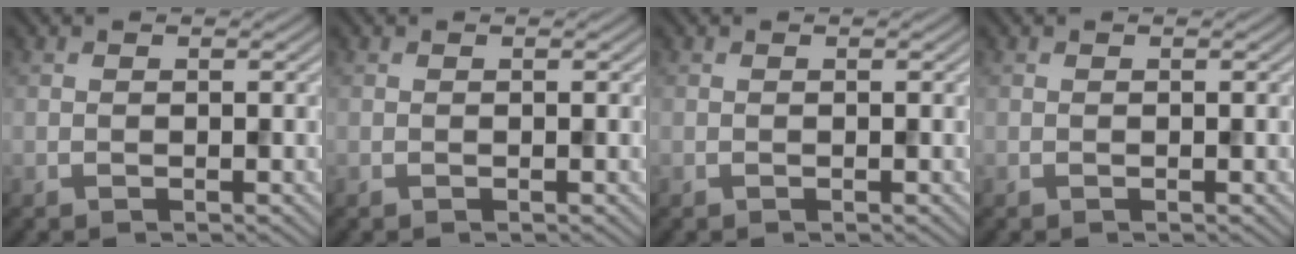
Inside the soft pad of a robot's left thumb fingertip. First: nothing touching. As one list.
[{"total": 0.0}, {"total": 0.0}, {"total": 0.0}]